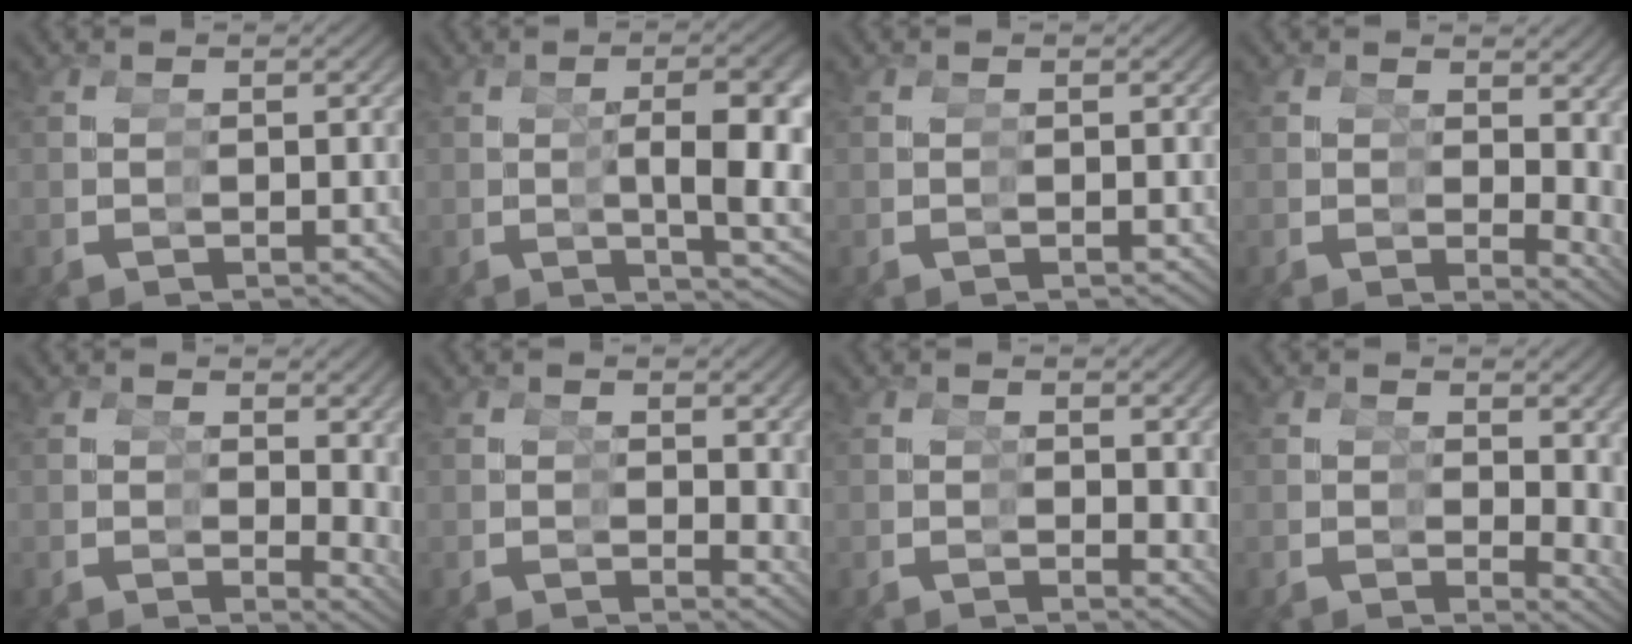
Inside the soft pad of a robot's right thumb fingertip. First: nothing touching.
{"total": 8.5, "force": [0.1, 2.9, 8.0], "torque": [-0.104, -0.005, 0.004]}
{"total": 0.0}
{"total": 3.2, "force": [1.0, 1.9, 2.4], "torque": [-0.007, -0.010, 0.013]}
{"total": 2.8, "force": [1.1, 1.6, 2.0], "torque": [0.000, -0.007, 0.013]}
{"total": 1.5, "force": [1.0, 0.7, 0.7], "torque": [0.009, 0.001, 0.009]}
{"total": 1.2, "force": [0.8, 0.6, 0.5], "torque": [0.007, 0.002, 0.007]}
{"total": 3.1, "force": [1.0, 1.8, 2.3], "torque": [-0.005, -0.008, 0.012]}